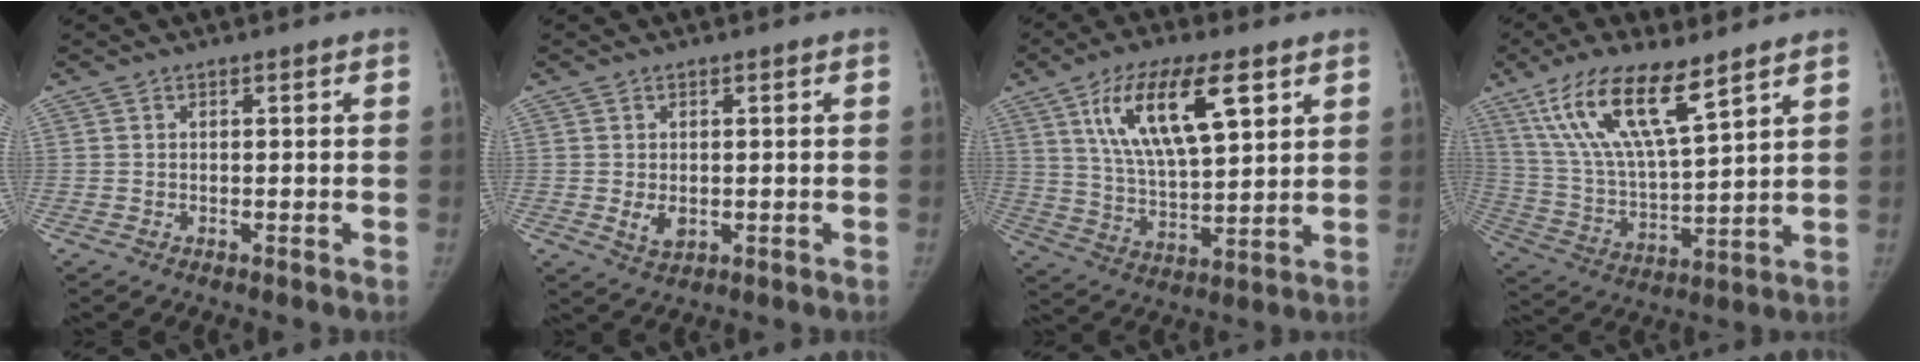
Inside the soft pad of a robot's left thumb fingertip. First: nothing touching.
{"total": 3.0, "force": [-0.2, 2.1, 2.1], "torque": [-0.028, -0.006, 0.005]}
{"total": 17.0, "force": [7.6, 6.4, 13.8], "torque": [-0.225, -0.025, 0.140]}
{"total": 17.3, "force": [10.2, 4.8, 13.1], "torque": [-0.248, -0.040, 0.204]}